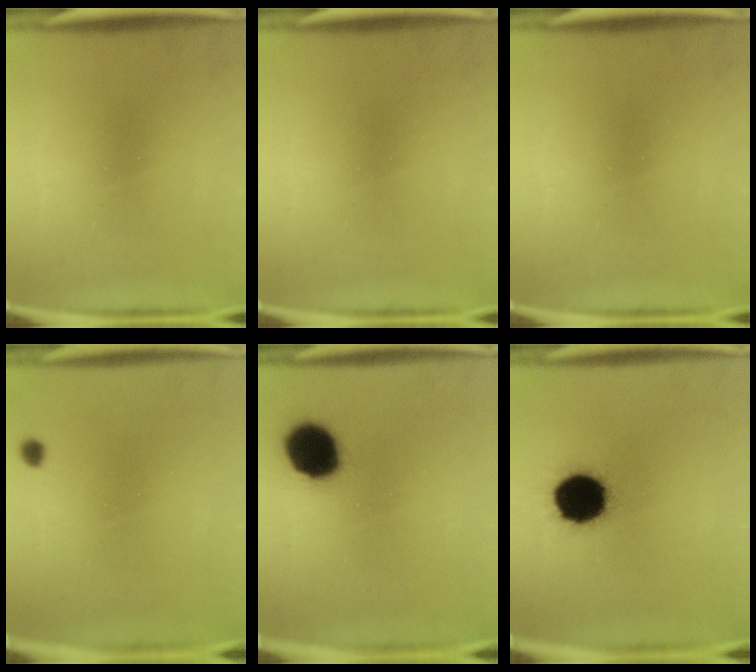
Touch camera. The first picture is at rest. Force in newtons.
{"total": 0.0}
{"total": 0.0}
{"total": 0.9}
{"total": 12.6}
{"total": 18.2}